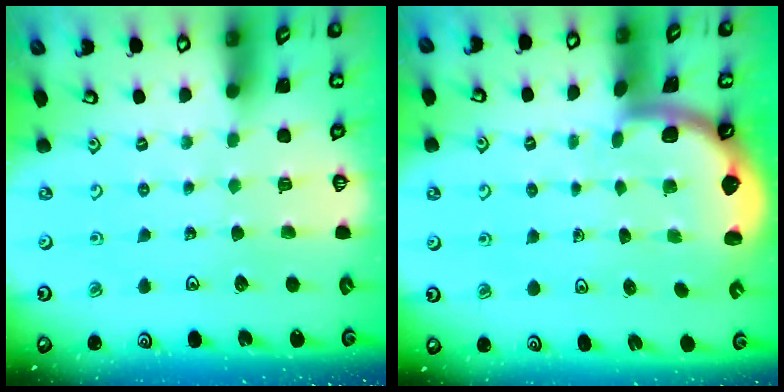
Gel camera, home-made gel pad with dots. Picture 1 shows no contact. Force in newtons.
{"total": 1.6, "press": 1.6, "slide": 0.1}